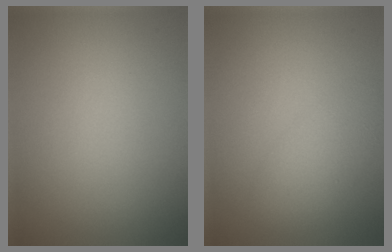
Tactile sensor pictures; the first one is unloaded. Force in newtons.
{"total": 2.8, "press": 2.8, "slide": 0.1}